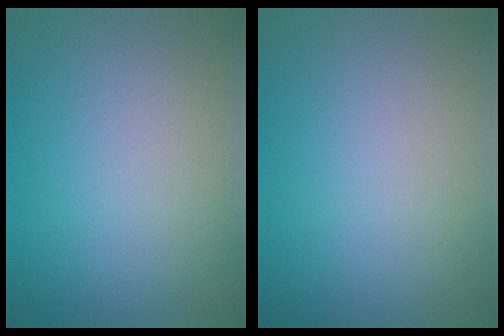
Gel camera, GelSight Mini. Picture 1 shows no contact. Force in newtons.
{"total": 0.0}